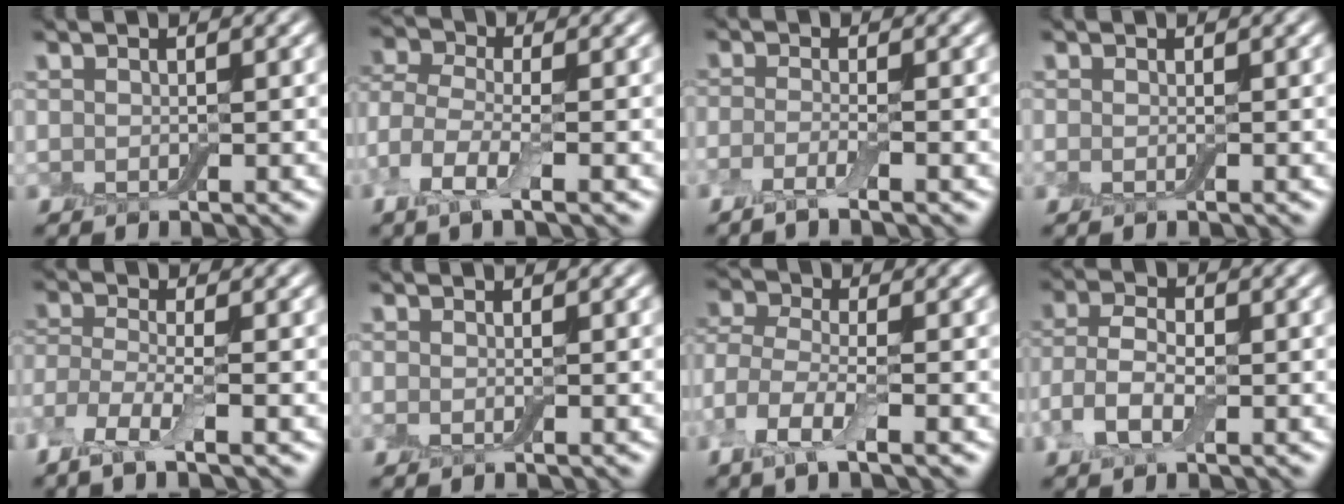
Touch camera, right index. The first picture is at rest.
{"total": 4.9, "force": [-1.8, 2.5, 3.8], "torque": [-0.088, 0.005, -0.049]}
{"total": 1.6, "force": [-1.2, 0.0, 1.1], "torque": [-0.027, -0.002, -0.034]}
{"total": 0.0}
{"total": 4.0, "force": [-2.4, 1.2, 2.9], "torque": [-0.068, -0.006, -0.060]}
{"total": 0.0}
{"total": 5.3, "force": [-2.2, 2.7, 4.1], "torque": [-0.093, 0.002, -0.055]}
{"total": 3.5, "force": [-1.2, 1.9, 2.7], "torque": [-0.062, 0.009, -0.033]}